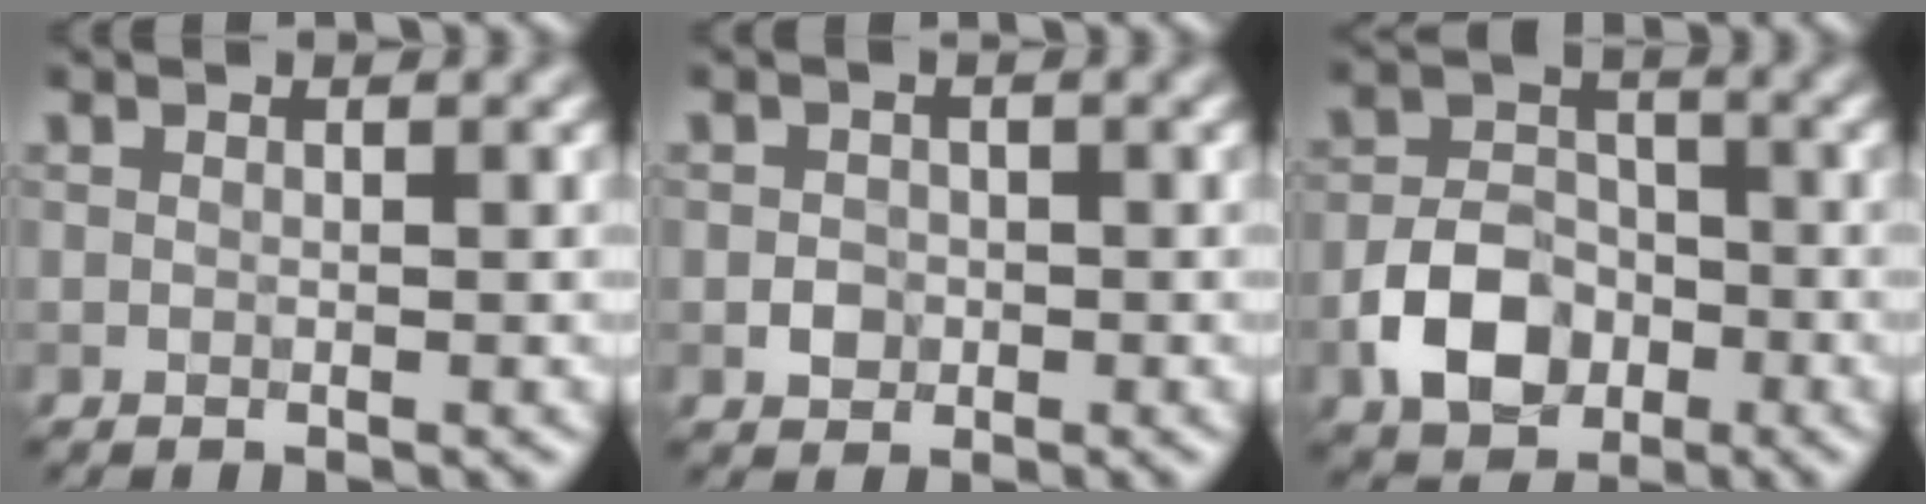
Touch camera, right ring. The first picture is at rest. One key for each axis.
{"total": 1.4, "fx": -0.4, "fy": 1.3, "fz": 0.5, "tx": -0.003, "ty": -0.002, "tz": -0.009}
{"total": 5.8, "fx": -2.4, "fy": 4.1, "fz": 3.3, "tx": -0.058, "ty": -0.001, "tz": -0.046}